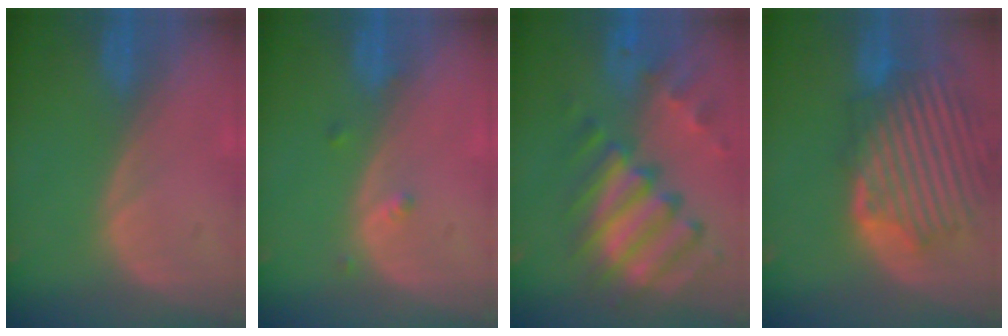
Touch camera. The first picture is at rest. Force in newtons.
{"total": 1.6, "press": 1.3, "slide": 0.8}
{"total": 11.4, "press": 9.9, "slide": 5.7}
{"total": 12.3, "press": 11.4, "slide": 4.5}